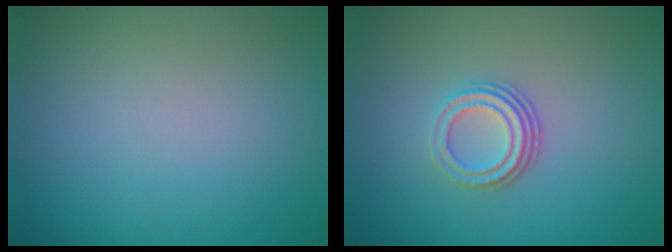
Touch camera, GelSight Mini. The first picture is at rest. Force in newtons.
{"total": 3.0, "press": 2.1, "slide": 2.1}